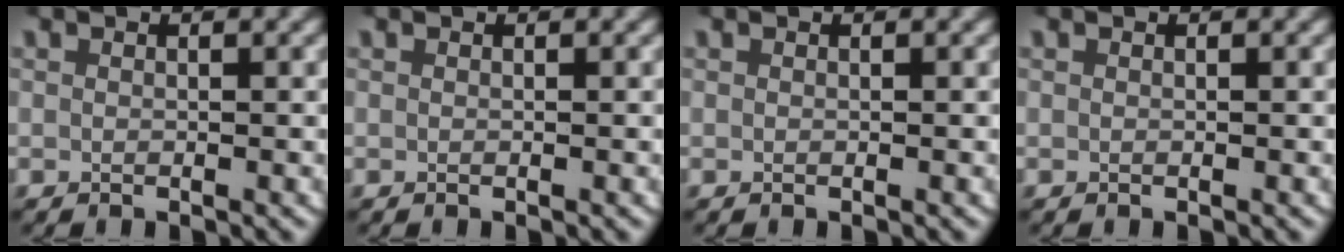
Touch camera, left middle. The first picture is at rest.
{"total": 0.0}
{"total": 0.0}
{"total": 0.0}